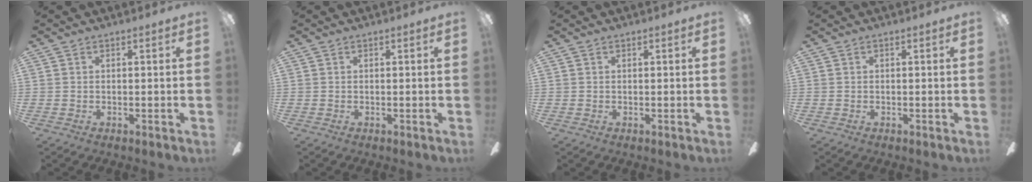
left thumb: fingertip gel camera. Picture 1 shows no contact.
{"total": 0.0}
{"total": 0.0}
{"total": 0.0}